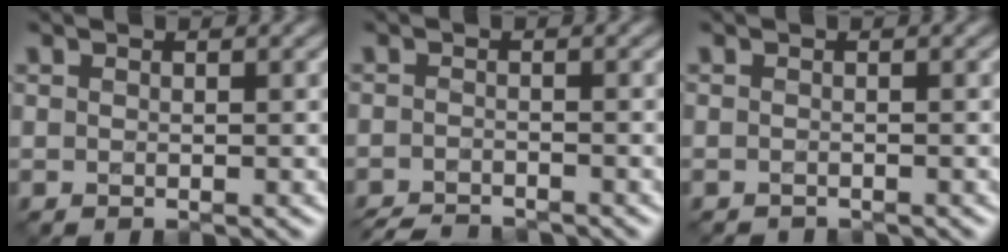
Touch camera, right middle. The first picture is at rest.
{"total": 3.0, "force": [-2.9, 0.5, 0.8], "torque": [-0.011, -0.007, -0.056]}
{"total": 1.0, "force": [-1.0, 0.1, 0.0], "torque": [0.003, -0.008, -0.017]}